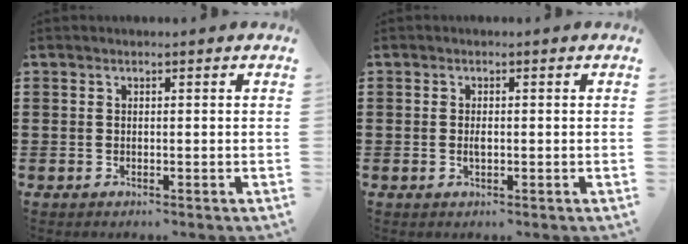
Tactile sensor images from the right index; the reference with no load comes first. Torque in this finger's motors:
{"motor_torque": [2.14, 0.00, 0.17, 0.06]}